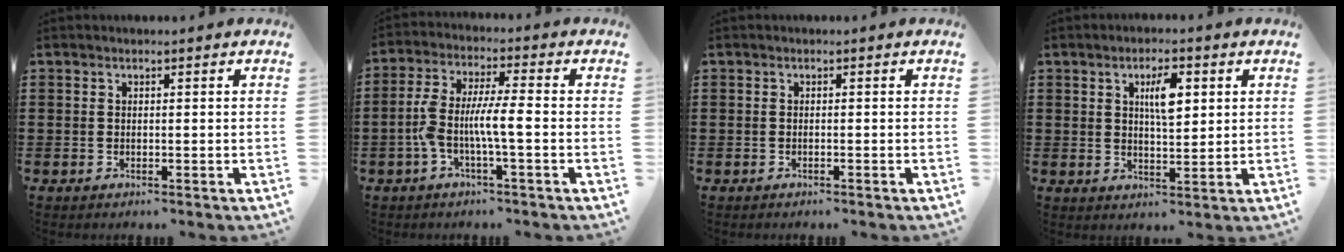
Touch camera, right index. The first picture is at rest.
{"total": 6.7, "force": [-1.8, 1.2, 6.3], "torque": [-0.140, -0.007, -0.043]}
{"total": 0.0}
{"total": 5.2, "force": [1.7, 1.9, 4.6], "torque": [-0.080, 0.003, 0.022]}